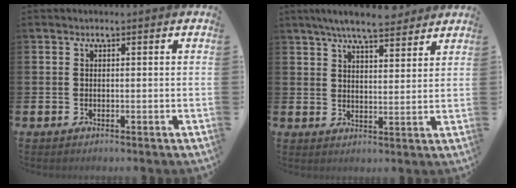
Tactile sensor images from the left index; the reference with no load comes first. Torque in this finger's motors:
{"motor_torque": [0.53, -0.46, 0.90, 0.21]}